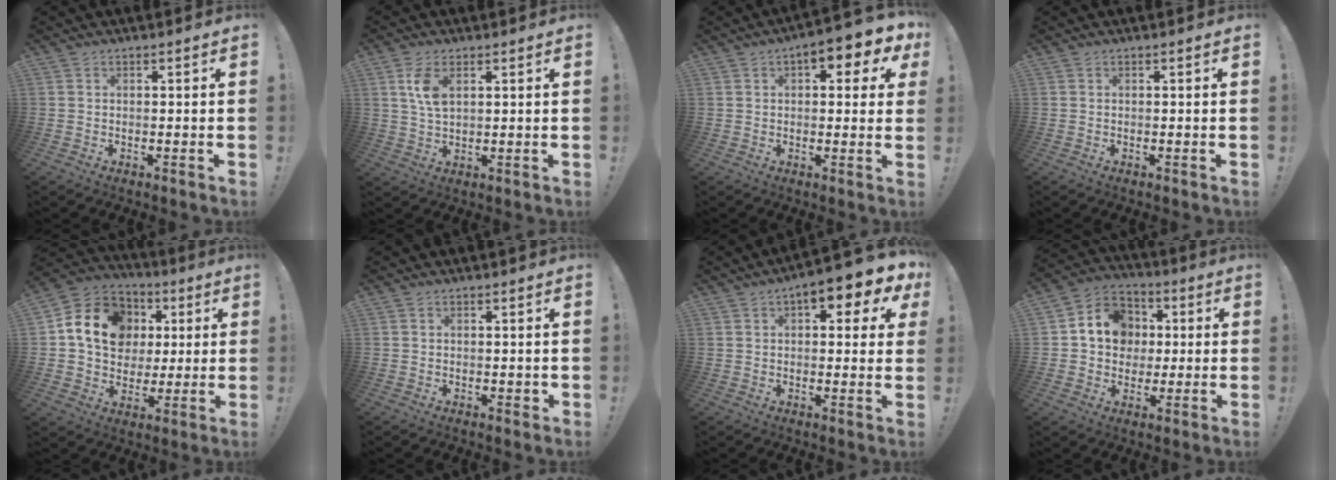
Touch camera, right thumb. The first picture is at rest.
{"total": 6.4, "force": [2.6, 3.2, 4.9], "torque": [-0.090, -0.008, 0.044]}
{"total": 7.1, "force": [3.3, 3.0, 5.5], "torque": [-0.061, -0.014, 0.049]}
{"total": 0.0}
{"total": 16.7, "force": [4.4, 13.5, 8.8], "torque": [-0.120, -0.004, 0.096]}
{"total": 1.1, "force": [0.4, 0.9, 0.5], "torque": [0.008, -0.004, 0.005]}
{"total": 8.4, "force": [4.3, 3.4, 6.4], "torque": [-0.072, -0.021, 0.067]}
{"total": 12.8, "force": [2.0, 11.3, 5.7], "torque": [-0.073, 0.002, 0.048]}